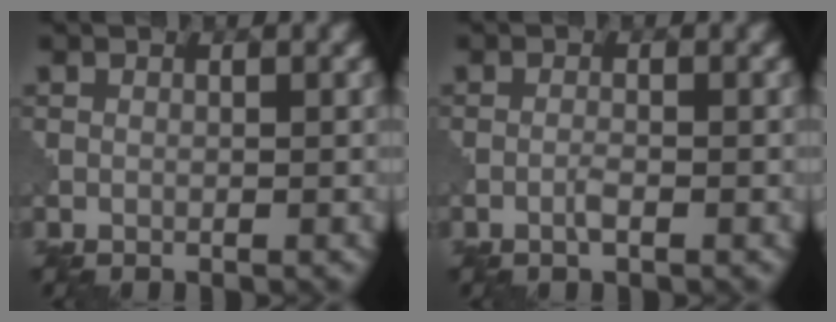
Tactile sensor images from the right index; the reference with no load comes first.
{"total": 1.0, "force": [-0.5, 0.1, 0.8], "torque": [-0.017, 0.001, -0.013]}